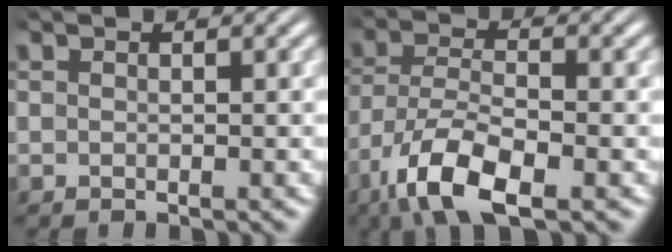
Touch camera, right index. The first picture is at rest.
{"total": 6.5, "force": [-3.0, 3.0, 4.9], "torque": [-0.097, -0.020, -0.041]}